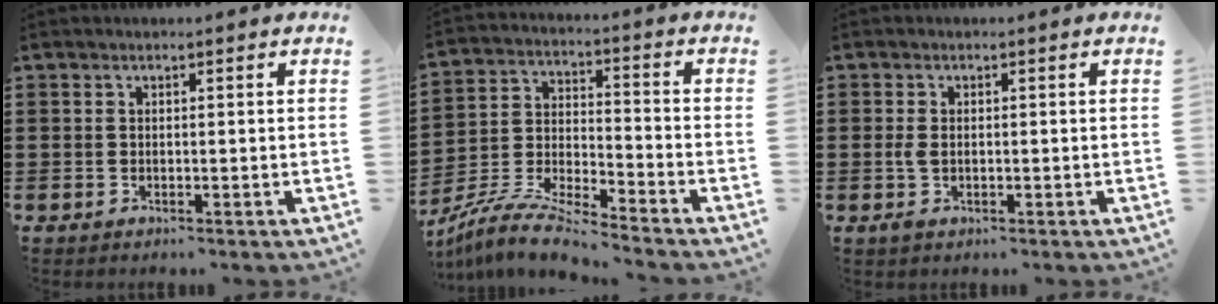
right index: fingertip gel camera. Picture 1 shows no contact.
{"total": 8.4, "force": [-8.2, -0.1, 2.0], "torque": [-0.053, -0.001, -0.167]}
{"total": 1.8, "force": [-0.2, 1.0, 1.5], "torque": [-0.039, -0.003, -0.006]}